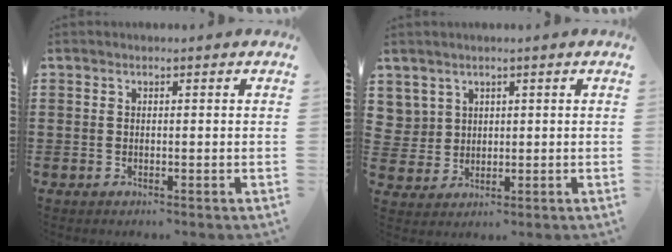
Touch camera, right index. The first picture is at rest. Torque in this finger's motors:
{"motor_torque": [-0.32, 0.35, 0.01, 0.00]}